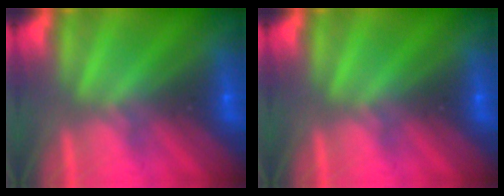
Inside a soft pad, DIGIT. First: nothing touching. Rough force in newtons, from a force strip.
{"total": 0.0}